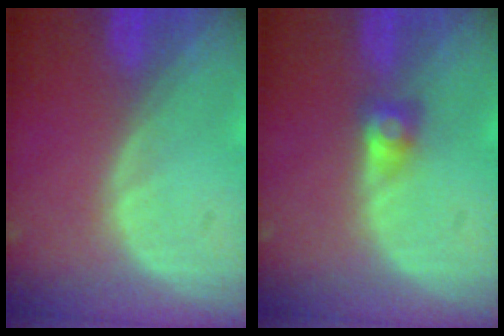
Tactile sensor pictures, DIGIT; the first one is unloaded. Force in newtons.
{"total": 2.6, "press": 2.3, "slide": 1.0}